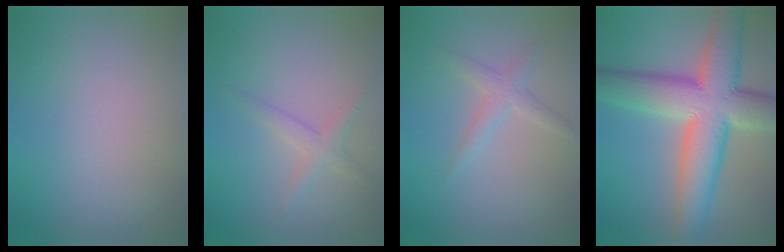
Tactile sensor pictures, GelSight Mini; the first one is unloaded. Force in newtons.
{"total": 1.8, "press": 1.8, "slide": 0.1}
{"total": 1.8, "press": 1.8, "slide": 0.1}
{"total": 11.1, "press": 11.0, "slide": 0.7}